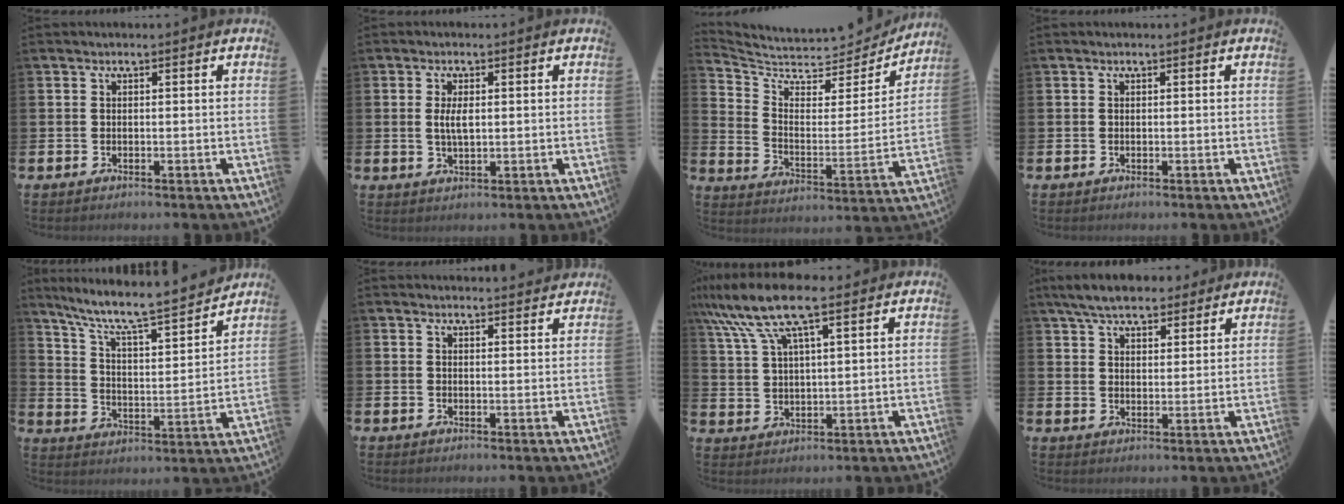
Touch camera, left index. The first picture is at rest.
{"total": 3.0, "force": [0.5, 1.2, 2.7], "torque": [-0.042, 0.000, 0.004]}
{"total": 6.3, "force": [5.7, 2.3, 1.4], "torque": [-0.058, -0.054, 0.092]}
{"total": 0.0}
{"total": 8.5, "force": [7.5, 1.0, 3.8], "torque": [-0.101, -0.057, 0.121]}
{"total": 1.9, "force": [1.9, 0.1, -0.1], "torque": [0.010, -0.013, 0.033]}
{"total": 10.6, "force": [8.0, 2.4, 6.5], "torque": [-0.151, -0.013, 0.144]}
{"total": 6.6, "force": [6.1, 1.8, 1.9], "torque": [-0.052, -0.014, 0.112]}